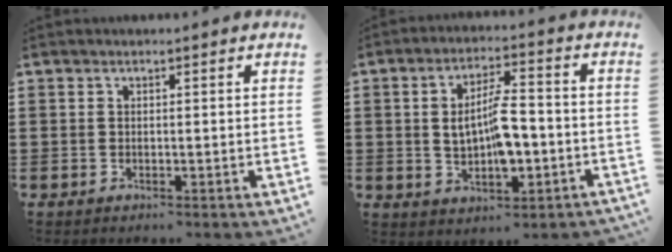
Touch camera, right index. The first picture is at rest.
{"total": 8.0, "force": [-1.0, 3.4, 7.2], "torque": [-0.125, 0.003, -0.025]}